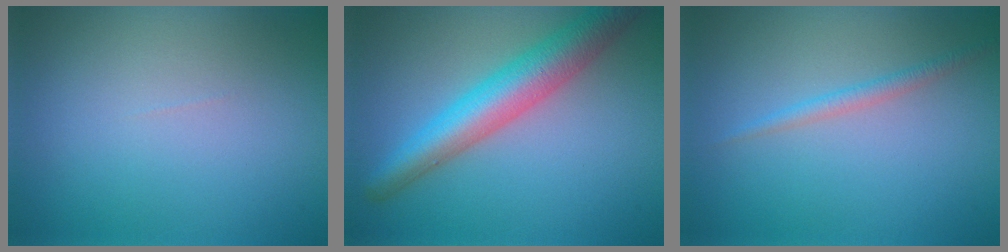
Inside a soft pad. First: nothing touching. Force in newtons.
{"total": 6.3, "press": 6.3, "slide": 0.1}
{"total": 1.4, "press": 1.4, "slide": 0.0}